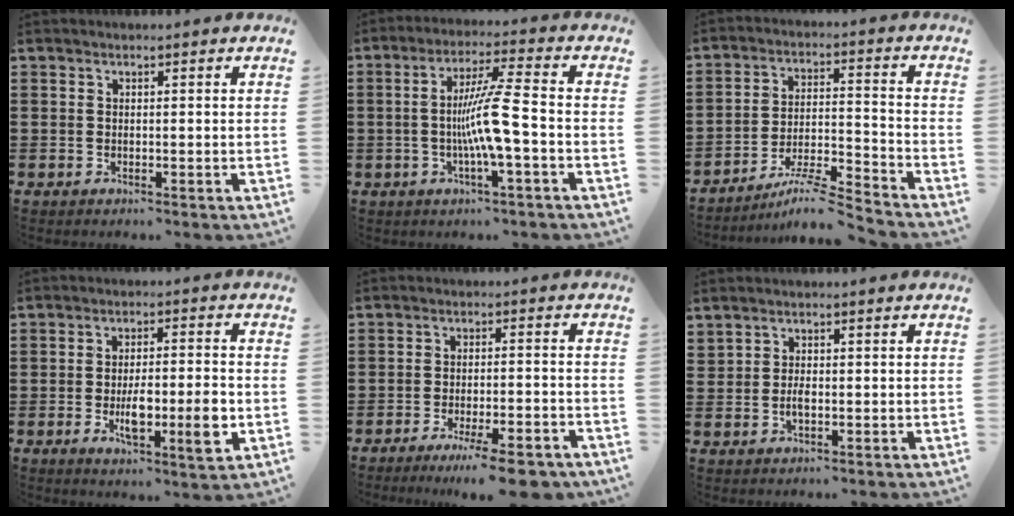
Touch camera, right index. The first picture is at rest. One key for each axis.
{"total": 8.4, "fx": -1.6, "fy": -0.1, "fz": 8.2, "tx": -0.157, "ty": -0.011, "tz": -0.037}
{"total": 7.0, "fx": -6.3, "fy": 0.0, "fz": 3.0, "tx": -0.059, "ty": -0.006, "tz": -0.124}
{"total": 8.2, "fx": -1.9, "fy": 2.0, "fz": 7.8, "tx": -0.134, "ty": -0.011, "tz": -0.032}
{"total": 6.8, "fx": -5.2, "fy": 0.4, "fz": 4.4, "tx": -0.066, "ty": -0.006, "tz": -0.091}
{"total": 1.4, "fx": -0.1, "fy": 0.7, "fz": 1.2, "tx": -0.025, "ty": 0.000, "tz": -0.002}